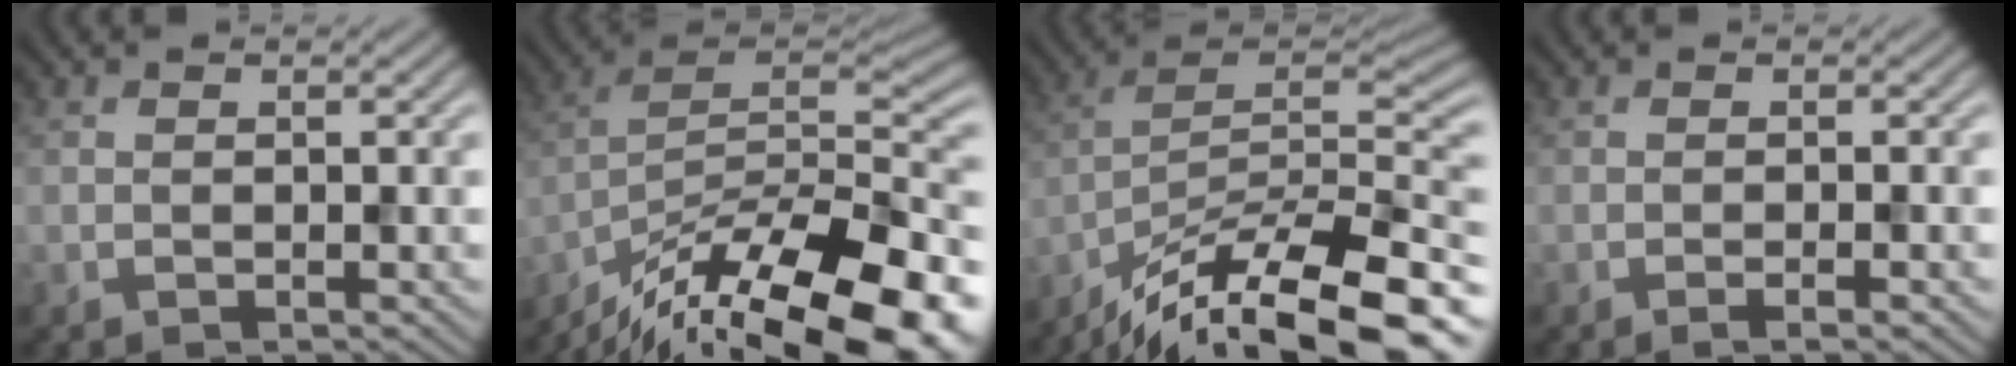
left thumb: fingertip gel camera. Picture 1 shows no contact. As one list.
[{"total": 19.6, "force": [-14.3, 6.5, 11.7], "torque": [-0.179, -0.018, -0.224]}, {"total": 17.8, "force": [-13.2, 4.3, 11.2], "torque": [-0.180, -0.006, -0.219]}, {"total": 1.8, "force": [-0.8, 0.2, 1.6], "torque": [-0.023, 0.004, -0.018]}]